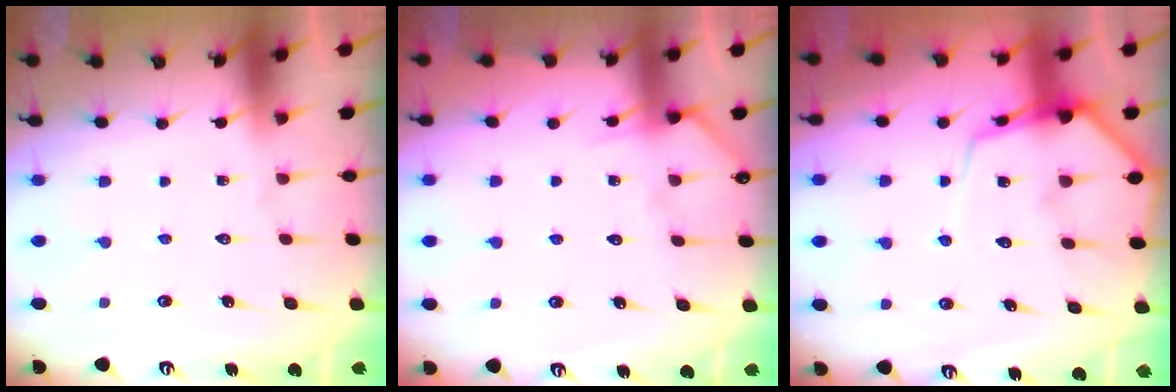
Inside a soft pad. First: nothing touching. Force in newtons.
{"total": 4.9, "press": 4.8, "slide": 0.7}
{"total": 8.8, "press": 8.7, "slide": 1.0}